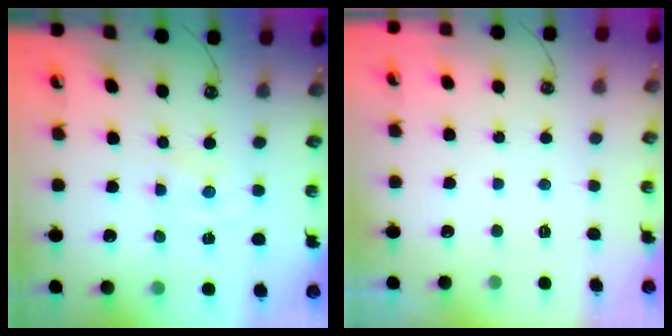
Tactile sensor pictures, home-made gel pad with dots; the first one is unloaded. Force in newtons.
{"total": 0.0}